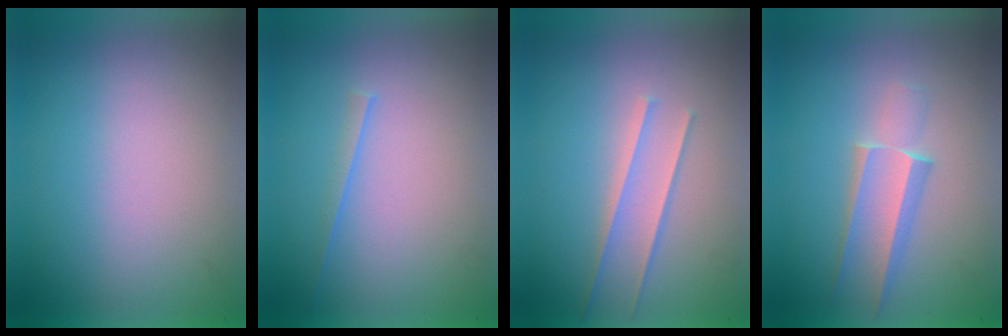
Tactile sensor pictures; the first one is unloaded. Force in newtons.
{"total": 1.7}
{"total": 1.5}
{"total": 2.2}